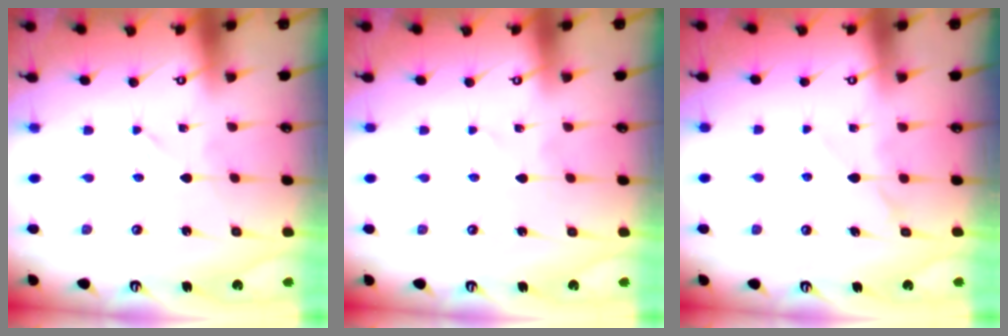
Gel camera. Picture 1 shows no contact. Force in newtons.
{"total": 1.9, "press": 1.9, "slide": 0.2}
{"total": 5.3, "press": 5.3, "slide": 0.4}